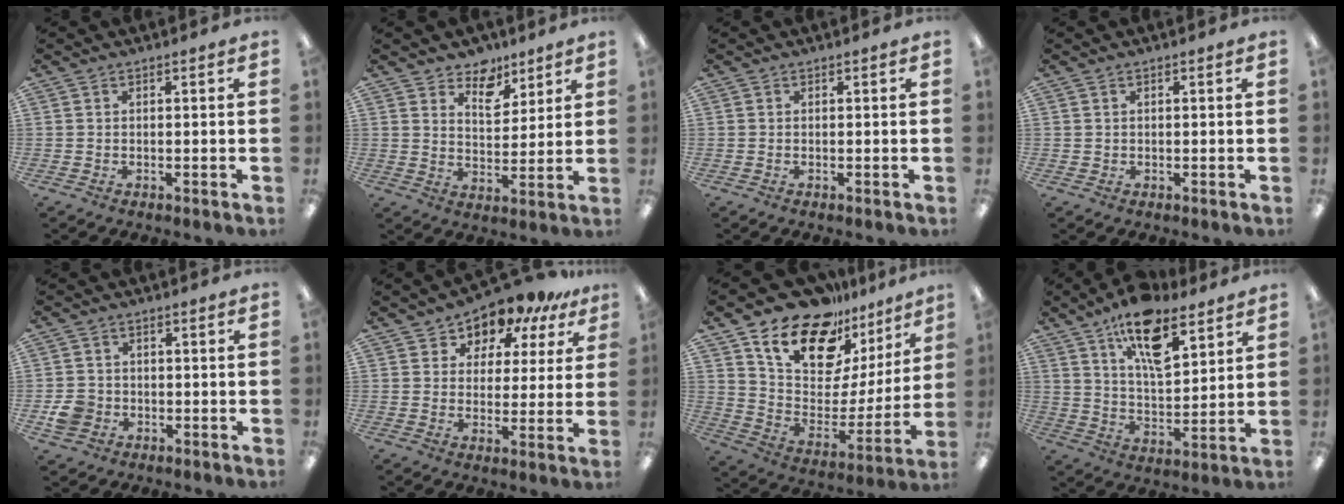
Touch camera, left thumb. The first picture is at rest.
{"total": 7.7, "force": [6.0, 4.3, 2.1], "torque": [-0.021, -0.041, 0.106]}
{"total": 0.0}
{"total": 0.6, "force": [0.2, 0.6, 0.1], "torque": [-0.002, 0.004, 0.003]}
{"total": 5.1, "force": [-1.5, 4.5, 1.8], "torque": [-0.020, 0.005, -0.028]}
{"total": 9.6, "force": [8.2, 4.8, 1.6], "torque": [-0.040, -0.071, 0.150]}
{"total": 19.2, "force": [14.3, 9.8, 8.2], "torque": [-0.150, -0.107, 0.253]}
{"total": 15.7, "force": [10.1, 6.6, 10.1], "torque": [-0.168, -0.041, 0.172]}